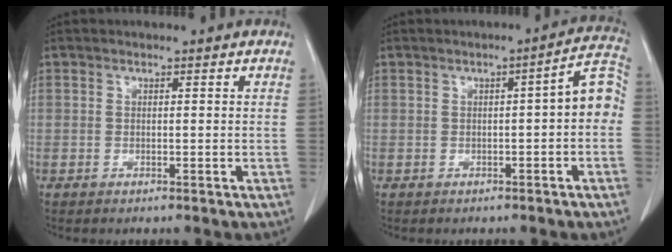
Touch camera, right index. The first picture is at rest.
{"total": 5.7, "force": [-0.5, 1.0, 5.6], "torque": [-0.064, 0.025, -0.011]}